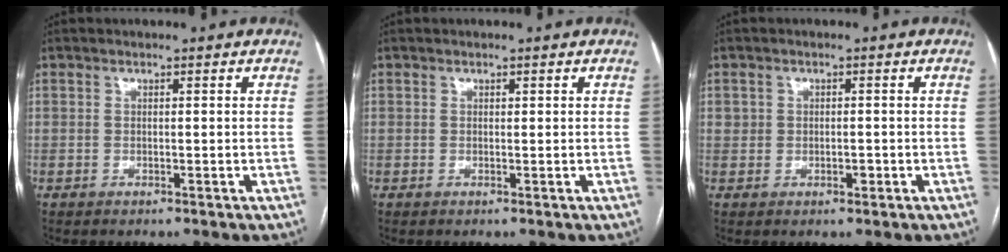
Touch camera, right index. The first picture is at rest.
{"total": 0.0}
{"total": 1.6, "force": [-0.1, 1.4, 0.8], "torque": [-0.017, 0.007, 0.004]}